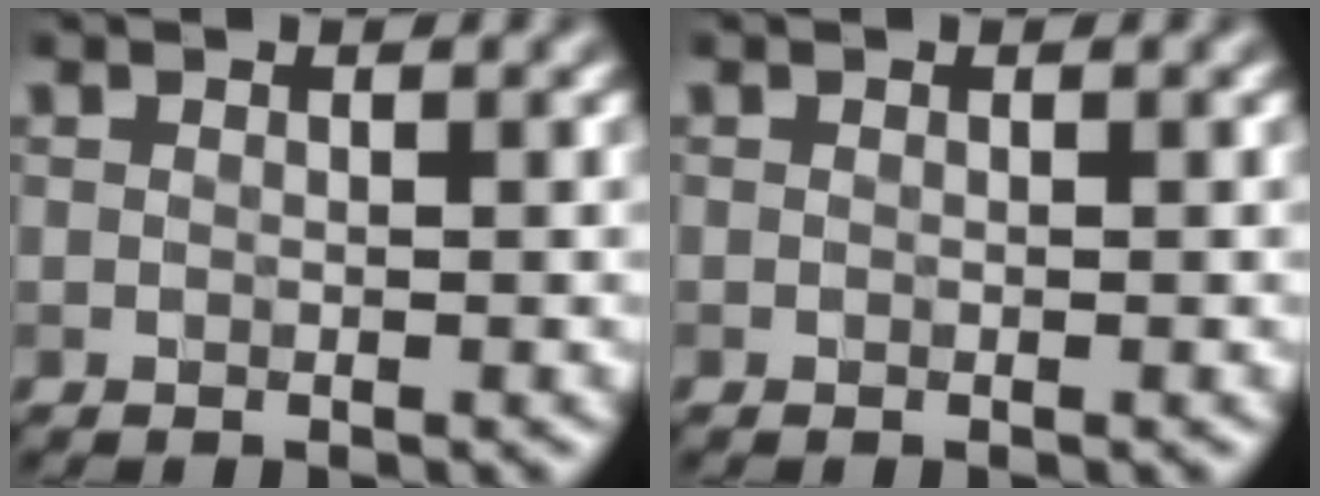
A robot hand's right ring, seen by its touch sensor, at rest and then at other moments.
{"total": 0.0}